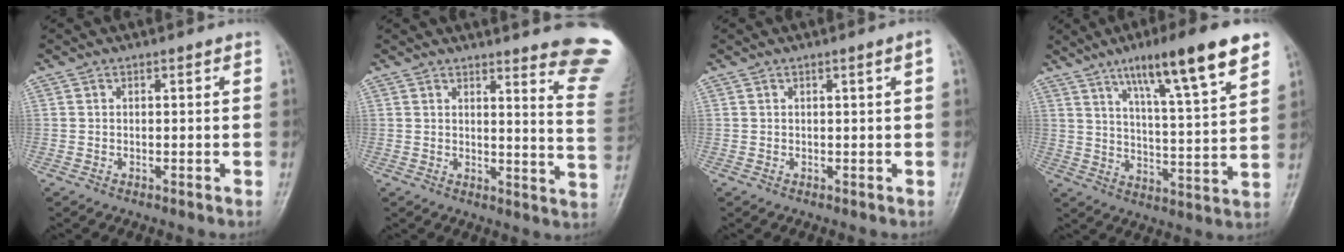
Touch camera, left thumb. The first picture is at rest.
{"total": 13.8, "force": [11.7, 0.7, 7.3], "torque": [-0.066, -0.119, 0.115]}
{"total": 1.5, "force": [0.4, -0.2, 1.4], "torque": [-0.026, 0.001, 0.009]}
{"total": 17.5, "force": [10.6, 2.4, 13.7], "torque": [-0.199, -0.044, 0.167]}